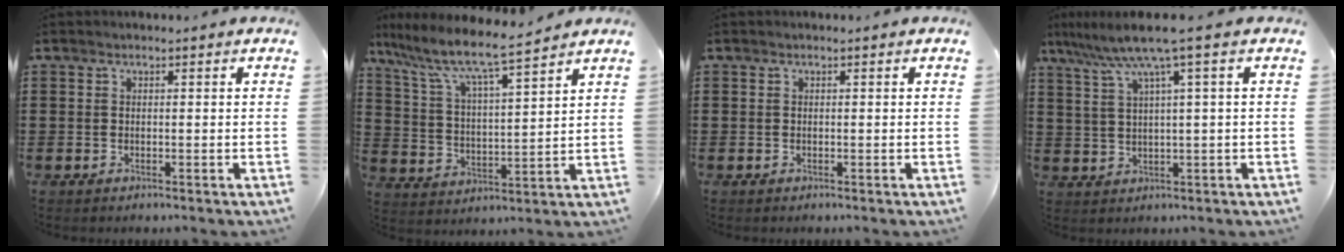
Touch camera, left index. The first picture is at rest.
{"total": 7.3, "force": [6.3, 0.6, 3.8], "torque": [-0.101, -0.039, 0.101]}
{"total": 0.0}
{"total": 6.7, "force": [3.2, -0.2, 5.9], "torque": [-0.131, -0.015, 0.048]}